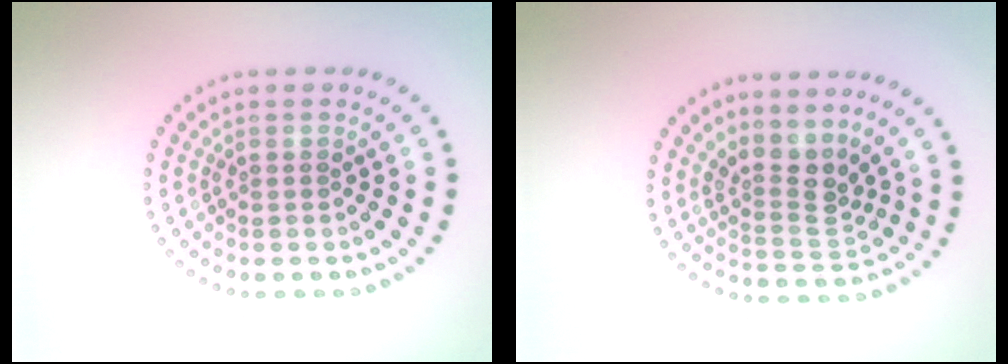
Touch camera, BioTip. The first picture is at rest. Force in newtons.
{"total": 3.1, "press": 2.2, "slide": 2.2}